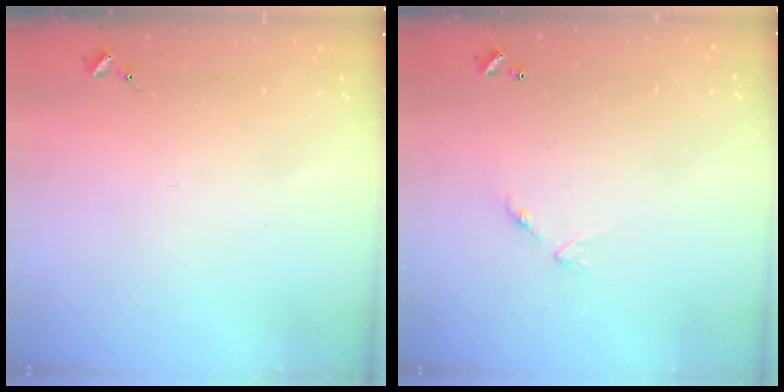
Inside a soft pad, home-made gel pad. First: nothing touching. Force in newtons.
{"total": 6.9, "press": 6.8, "slide": 0.6}